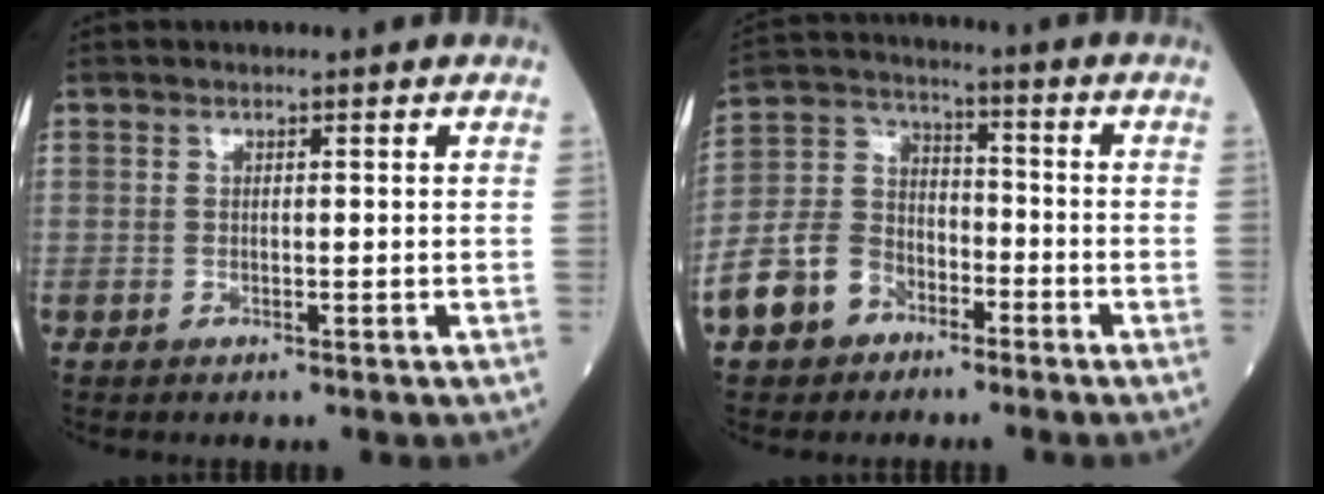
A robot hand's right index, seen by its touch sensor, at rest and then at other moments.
{"total": 9.8, "force": [-5.5, 7.0, 4.0], "torque": [-0.110, 0.021, -0.106]}